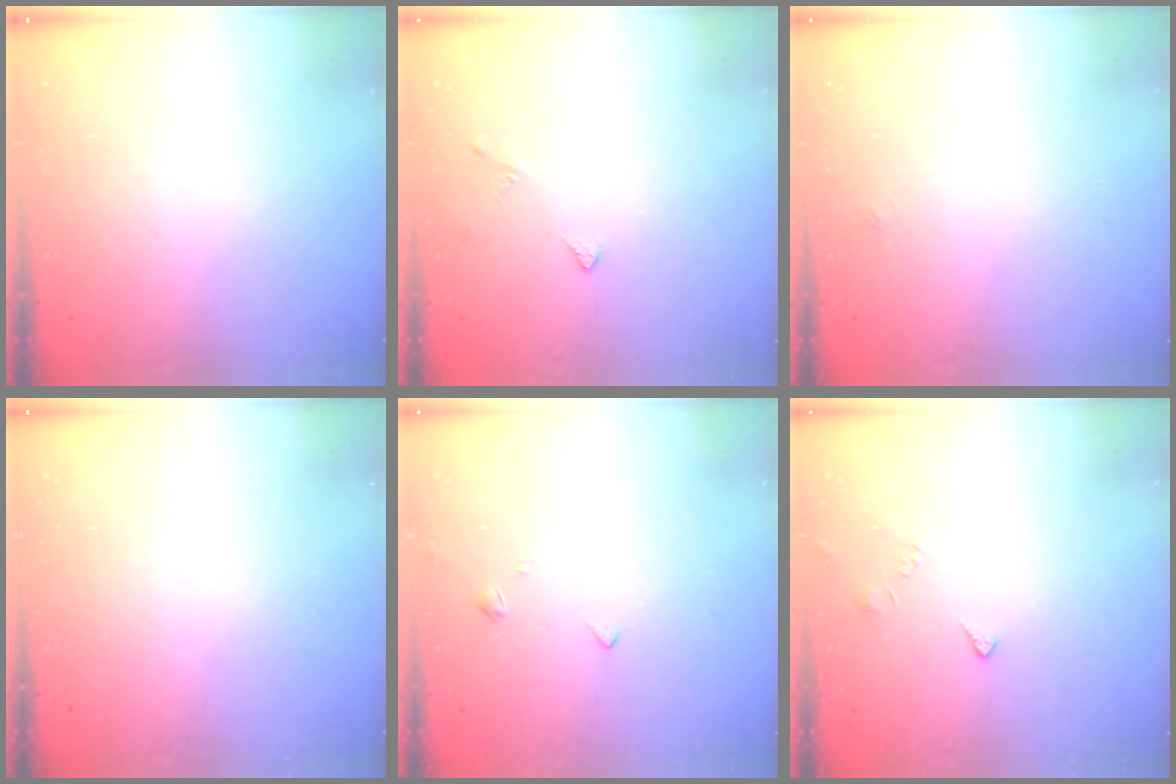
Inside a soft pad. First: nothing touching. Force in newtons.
{"total": 3.0, "press": 2.9, "slide": 0.5}
{"total": 1.9, "press": 1.8, "slide": 0.4}
{"total": 0.0}
{"total": 2.7, "press": 2.7, "slide": 0.5}
{"total": 2.8, "press": 2.8, "slide": 0.5}